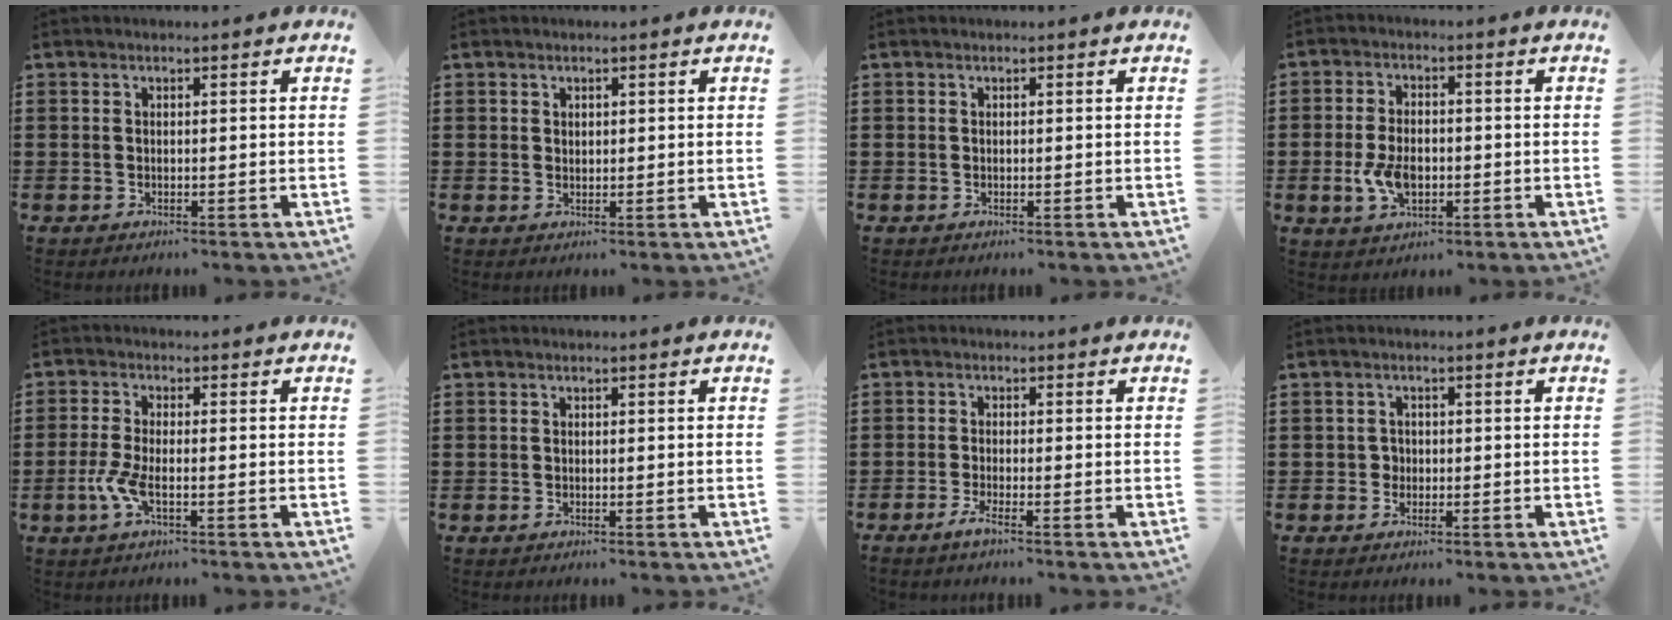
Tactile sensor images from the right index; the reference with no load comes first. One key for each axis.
{"total": 1.0, "fx": 0.7, "fy": 0.7, "fz": 0.2, "tx": -0.005, "ty": 0.002, "tz": 0.013}
{"total": 0.0}
{"total": 6.1, "fx": -1.3, "fy": 3.7, "fz": 4.7, "tx": -0.110, "ty": -0.001, "tz": -0.026}
{"total": 4.2, "fx": -1.5, "fy": 1.2, "fz": 3.8, "tx": -0.099, "ty": -0.012, "tz": -0.036}
{"total": 0.0}
{"total": 1.8, "fx": -1.2, "fy": -0.1, "fz": 1.4, "tx": -0.030, "ty": -0.006, "tz": -0.024}
{"total": 1.4, "fx": -0.3, "fy": 1.3, "fz": 0.5, "tx": -0.012, "ty": 0.004, "tz": -0.006}